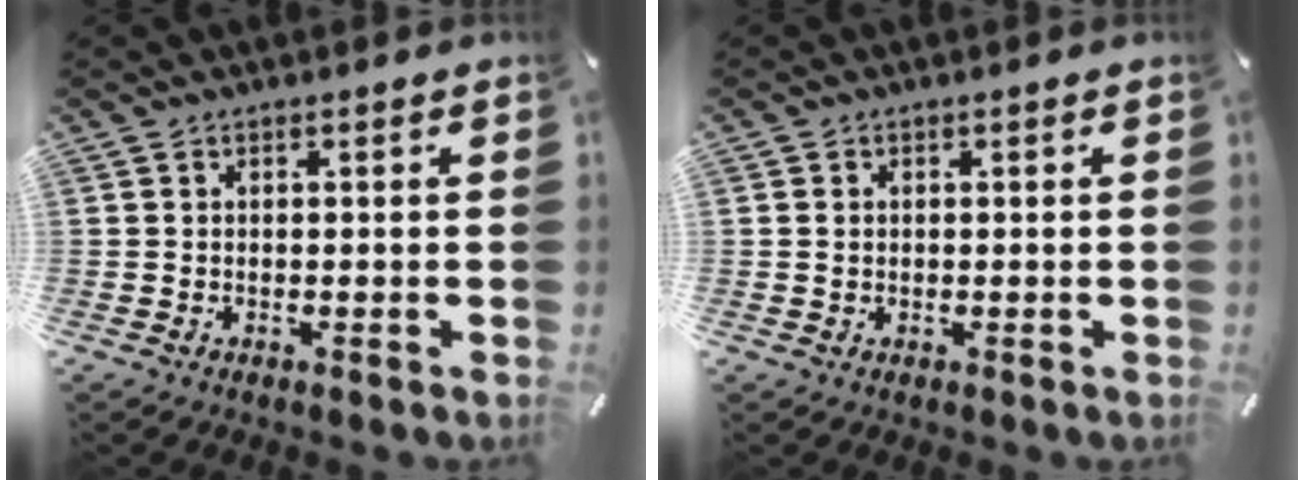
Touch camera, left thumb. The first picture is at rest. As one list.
[{"total": 1.1, "force": [0.2, 1.0, 0.4], "torque": [-0.007, 0.007, 0.001]}]